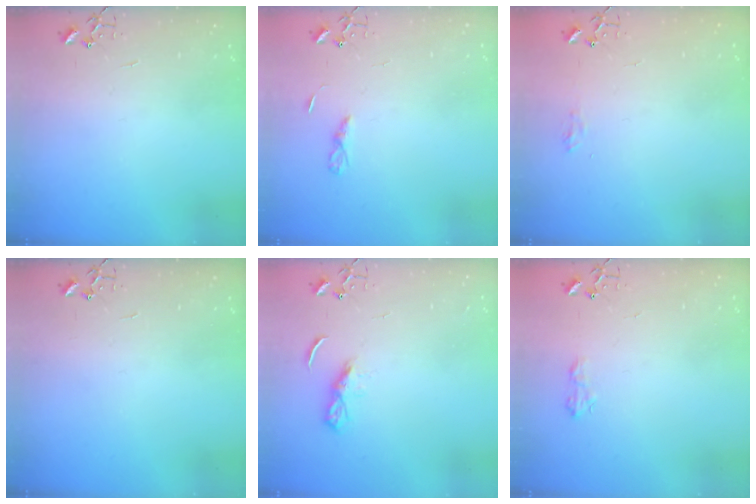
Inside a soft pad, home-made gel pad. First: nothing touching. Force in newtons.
{"total": 2.9, "press": 2.9, "slide": 0.3}
{"total": 6.9, "press": 6.9, "slide": 0.7}
{"total": 0.0}
{"total": 5.3, "press": 5.3, "slide": 0.6}
{"total": 7.6, "press": 7.6, "slide": 0.9}